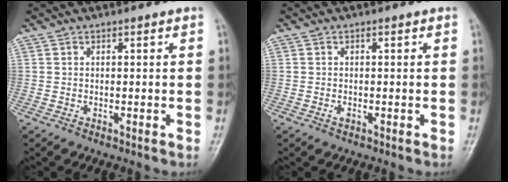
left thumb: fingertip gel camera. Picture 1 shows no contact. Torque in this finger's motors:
{"motor_torque": [-0.01, 0.01, 0.17, 0.10, 0.00]}